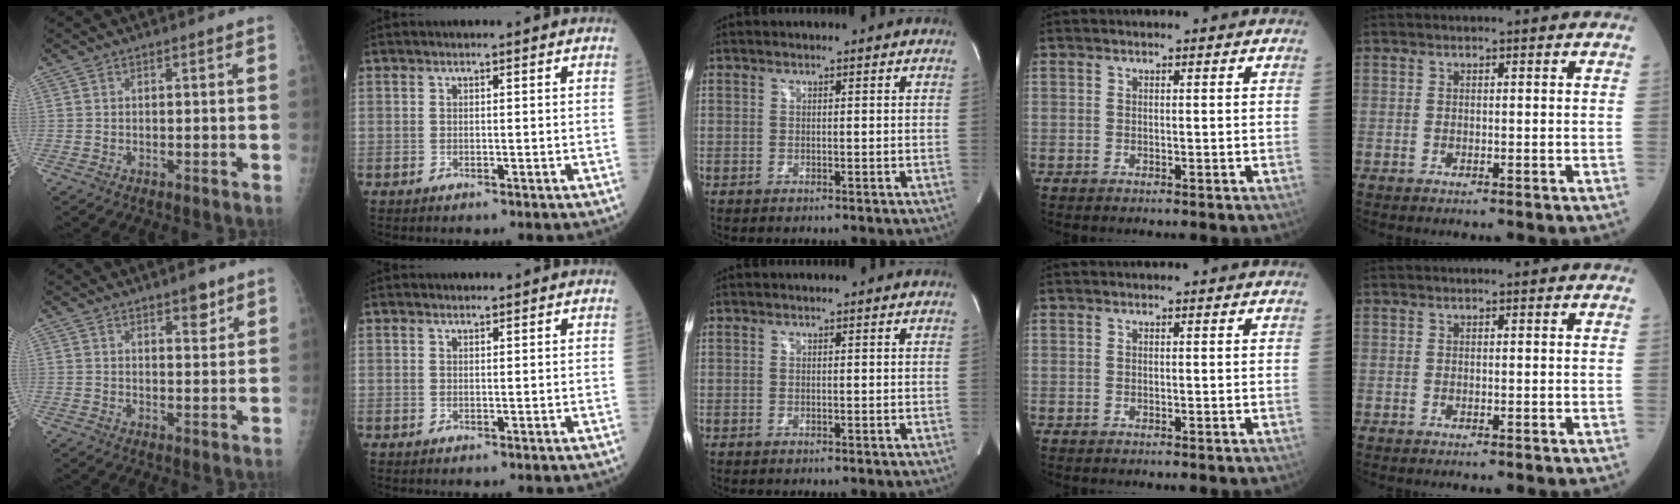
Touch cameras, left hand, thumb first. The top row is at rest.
{"thumb": {"total": 4.1, "force": [2.8, 1.5, 2.6], "torque": [-0.022, -0.018, 0.041]}, "index": {"total": 0.6, "force": [0.6, 0.1, 0.0], "torque": [-0.008, 0.000, 0.011]}}